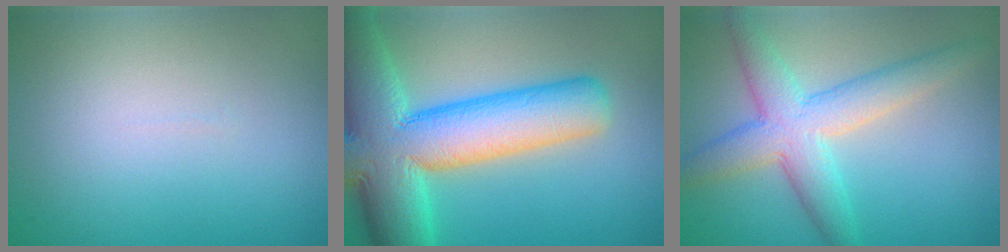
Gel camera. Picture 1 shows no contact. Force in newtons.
{"total": 13.5, "press": 13.5, "slide": 0.7}
{"total": 5.7, "press": 5.7, "slide": 0.4}